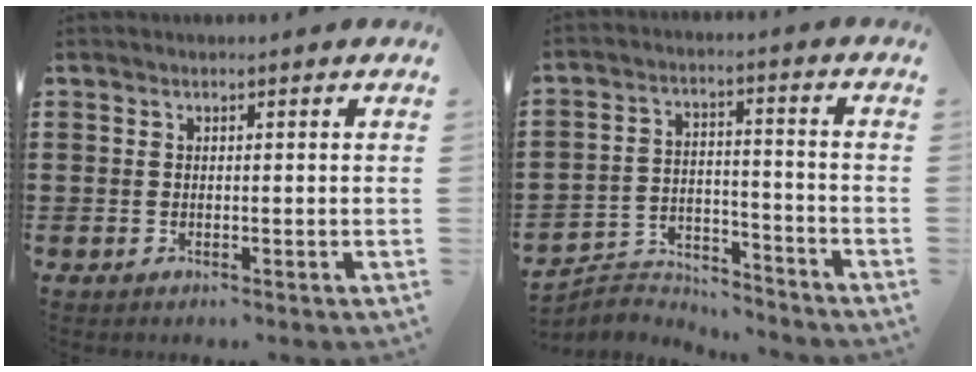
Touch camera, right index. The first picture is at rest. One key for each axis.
{"total": 5.2, "fx": -5.1, "fy": 1.0, "fz": 0.3, "tx": -0.015, "ty": 0.012, "tz": -0.105}